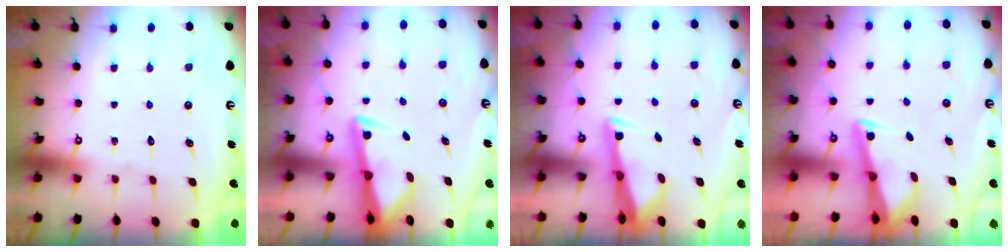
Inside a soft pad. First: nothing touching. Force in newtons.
{"total": 3.1, "press": 3.0, "slide": 0.5}
{"total": 3.2, "press": 3.1, "slide": 0.9}
{"total": 3.3, "press": 3.3, "slide": 0.3}